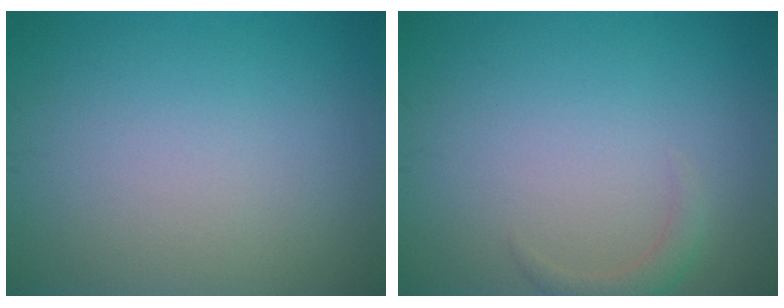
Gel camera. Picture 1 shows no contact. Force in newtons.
{"total": 1.3, "press": 1.3, "slide": 0.1}